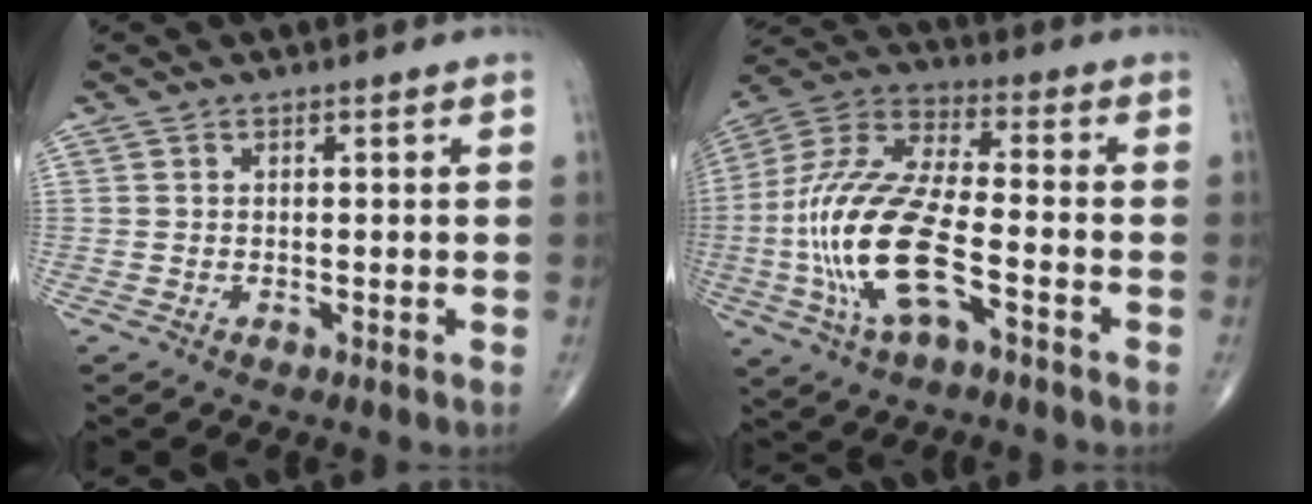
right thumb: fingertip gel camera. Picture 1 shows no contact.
{"total": 19.6, "force": [-5.4, 7.4, 17.3], "torque": [-0.381, 0.028, -0.097]}